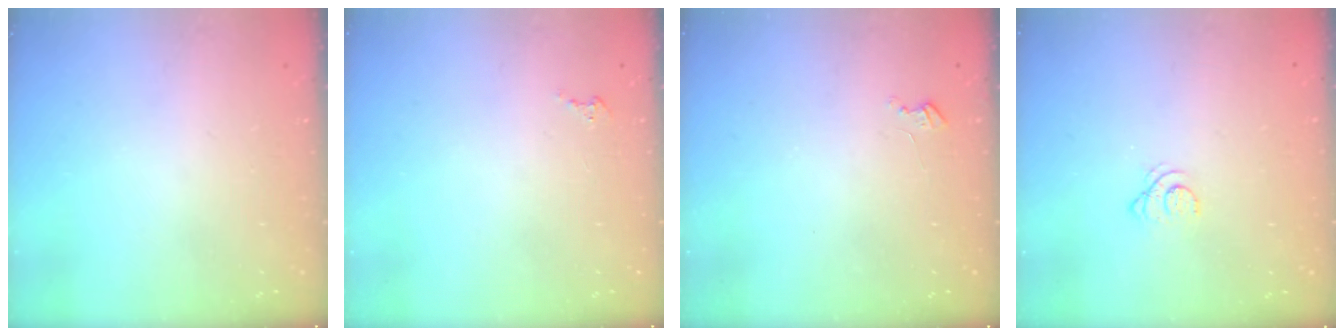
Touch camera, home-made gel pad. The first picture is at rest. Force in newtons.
{"total": 1.7, "press": 1.7, "slide": 0.1}
{"total": 2.7, "press": 2.7, "slide": 0.3}
{"total": 2.1, "press": 2.1, "slide": 0.2}